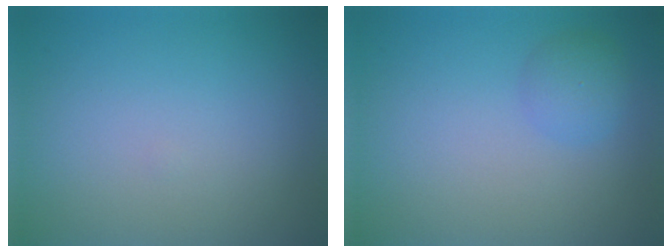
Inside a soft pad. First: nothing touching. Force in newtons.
{"total": 1.9, "press": 1.9, "slide": 0.1}